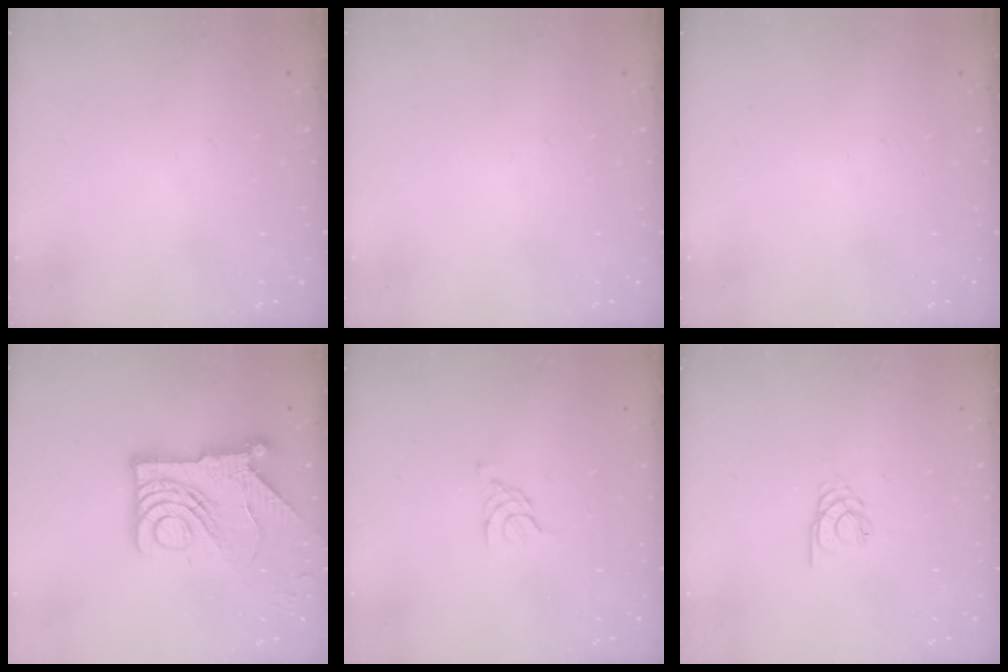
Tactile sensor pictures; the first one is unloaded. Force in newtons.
{"total": 0.0}
{"total": 0.0}
{"total": 14.5, "press": 14.4, "slide": 1.7}
{"total": 0.8, "press": 0.7, "slide": 0.3}
{"total": 2.2, "press": 2.1, "slide": 0.4}